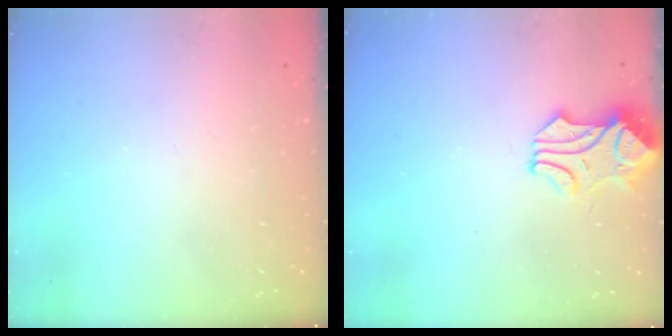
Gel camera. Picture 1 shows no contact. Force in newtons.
{"total": 0.5, "press": 0.5, "slide": 0.1}